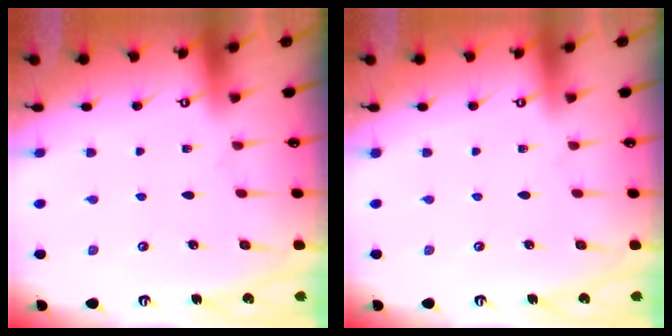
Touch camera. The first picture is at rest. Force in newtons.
{"total": 0.0}